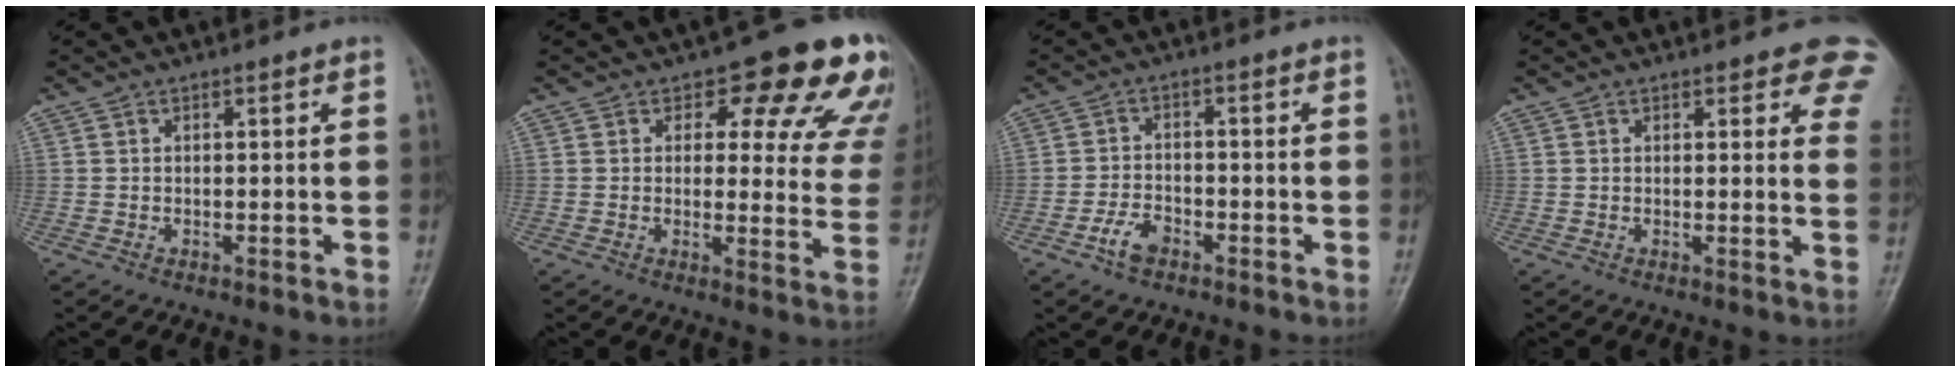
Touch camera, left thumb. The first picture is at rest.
{"total": 15.3, "force": [9.6, 7.1, 9.6], "torque": [-0.053, -0.046, 0.088]}
{"total": 4.2, "force": [-2.5, 2.3, 2.3], "torque": [-0.041, 0.017, -0.048]}
{"total": 7.8, "force": [5.4, 3.1, 4.6], "torque": [-0.014, -0.023, 0.043]}